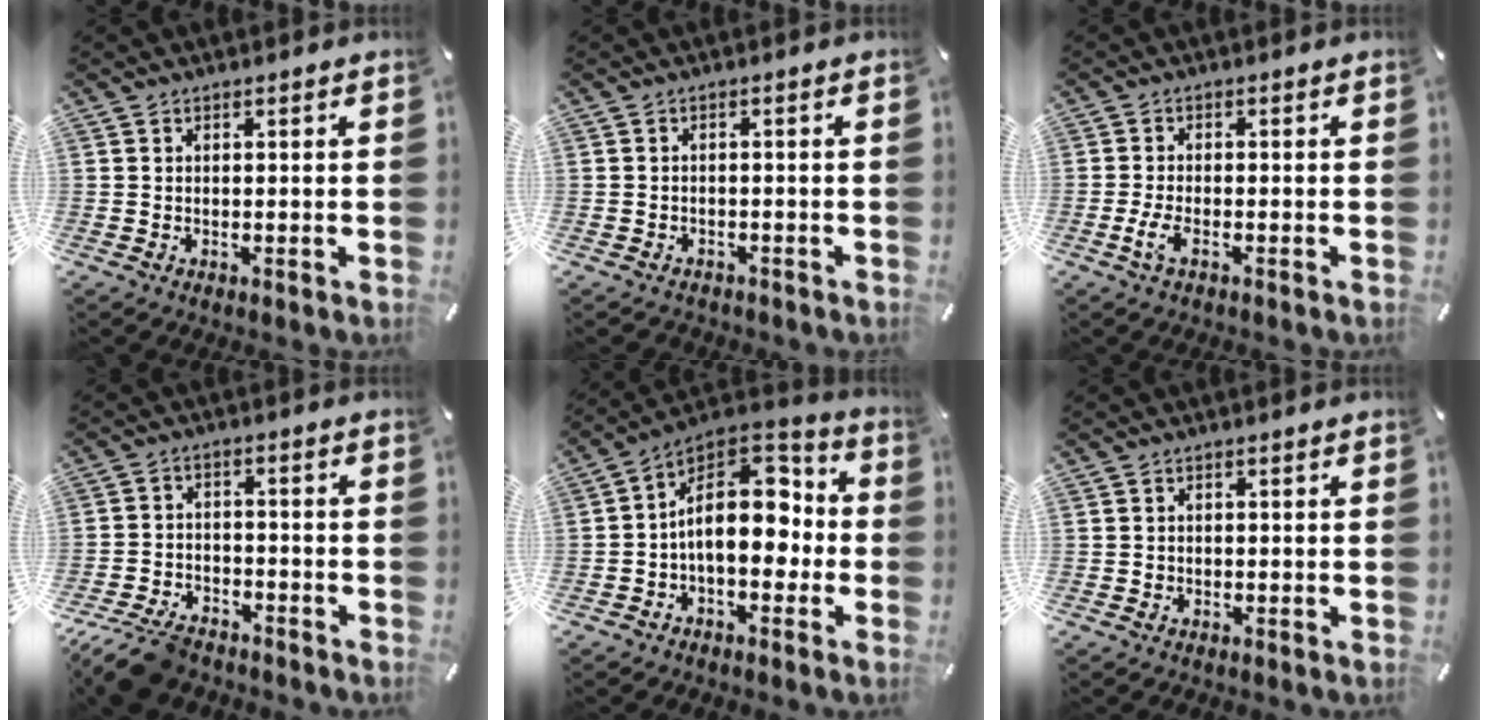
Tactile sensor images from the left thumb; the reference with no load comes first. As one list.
[{"total": 1.5, "force": [-1.3, 0.8, 0.2], "torque": [-0.005, 0.006, -0.028]}, {"total": 3.5, "force": [-1.8, 1.1, 2.8], "torque": [-0.071, -0.004, -0.037]}, {"total": 8.5, "force": [-7.0, 3.6, 3.3], "torque": [-0.059, 0.036, -0.131]}, {"total": 16.0, "force": [0.4, 10.5, 12.1], "torque": [-0.177, -0.005, 0.006]}, {"total": 0.6, "force": [-0.4, 0.5, 0.1], "torque": [0.000, 0.004, -0.009]}]